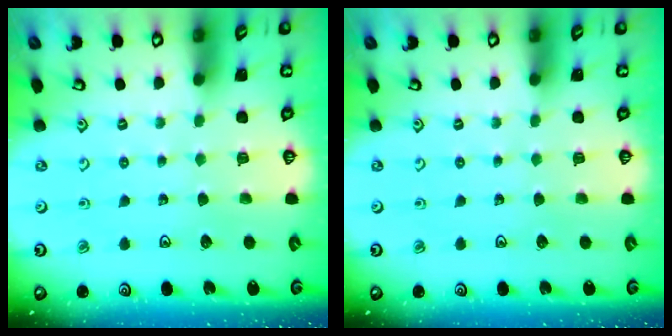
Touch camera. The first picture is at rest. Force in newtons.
{"total": 0.0}